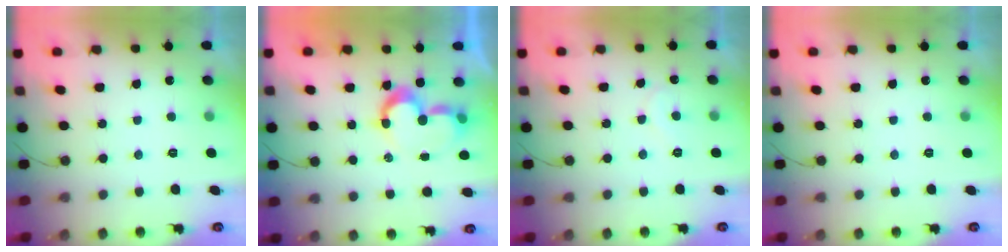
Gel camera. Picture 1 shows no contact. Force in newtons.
{"total": 8.7, "press": 8.7, "slide": 0.7}
{"total": 5.7, "press": 5.7, "slide": 0.5}
{"total": 0.0}